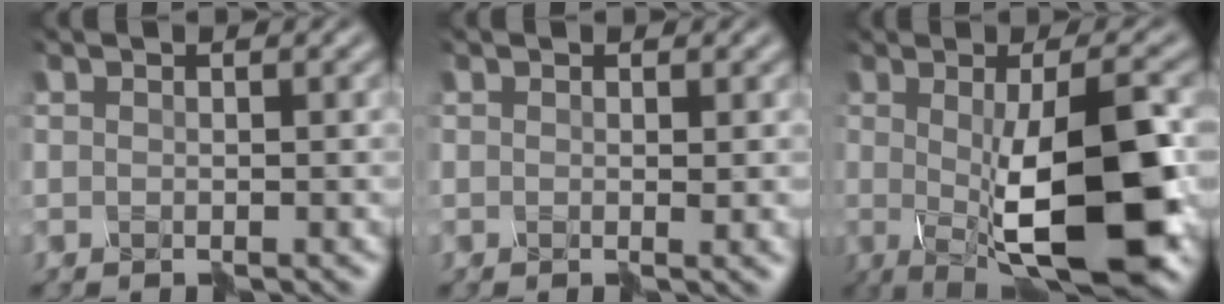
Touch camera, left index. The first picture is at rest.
{"total": 0.9, "force": [0.4, -0.2, 0.8], "torque": [-0.010, -0.001, 0.006]}
{"total": 11.7, "force": [-2.0, 2.7, 11.2], "torque": [-0.160, 0.000, -0.032]}